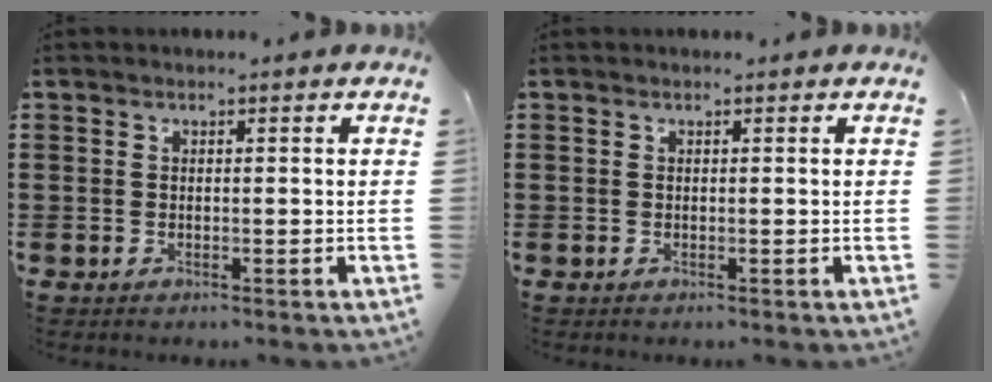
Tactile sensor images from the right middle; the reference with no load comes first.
{"total": 0.0}